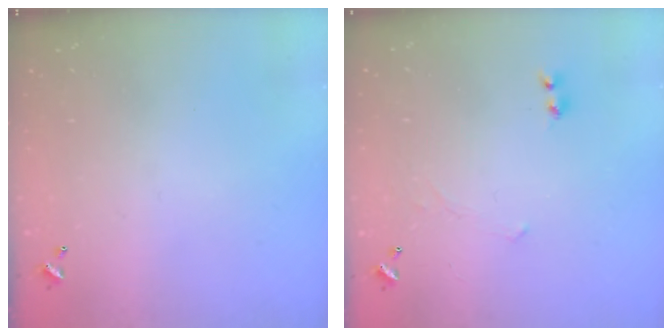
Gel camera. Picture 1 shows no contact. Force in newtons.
{"total": 2.3, "press": 2.3, "slide": 0.2}